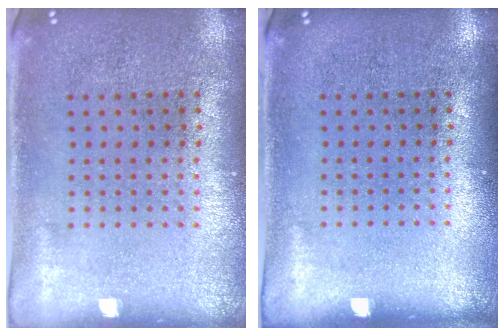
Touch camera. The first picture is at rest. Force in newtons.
{"total": 0.0}